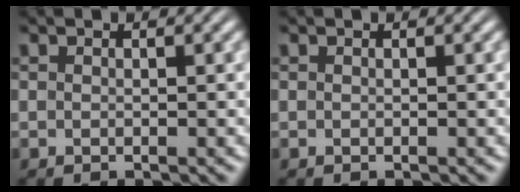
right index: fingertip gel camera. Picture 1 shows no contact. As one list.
[{"total": 0.0}]